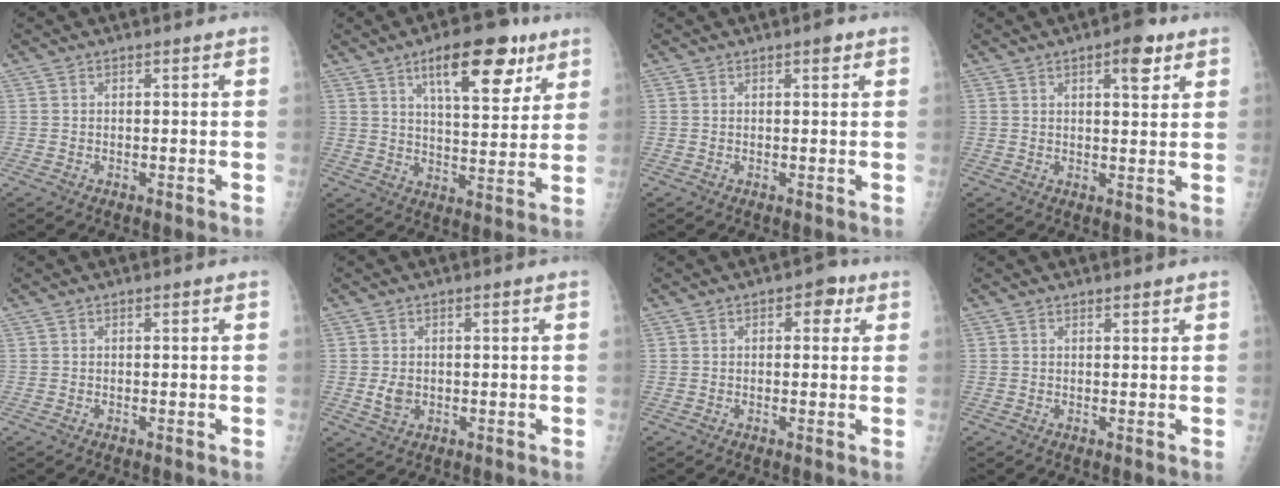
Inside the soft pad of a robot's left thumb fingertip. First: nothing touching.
{"total": 15.0, "force": [8.2, 5.8, 11.2], "torque": [-0.130, -0.032, 0.123]}
{"total": 1.5, "force": [0.9, 0.6, 1.1], "torque": [-0.009, -0.001, 0.009]}
{"total": 6.0, "force": [3.2, 2.3, 4.5], "torque": [-0.048, -0.012, 0.038]}
{"total": 0.0}
{"total": 3.0, "force": [-0.2, 2.4, 1.9], "torque": [-0.028, -0.002, 0.001]}
{"total": 4.0, "force": [1.5, 2.5, 2.7], "torque": [-0.008, 0.002, 0.012]}
{"total": 1.0, "force": [0.9, 0.4, 0.3], "torque": [-0.002, -0.007, 0.012]}